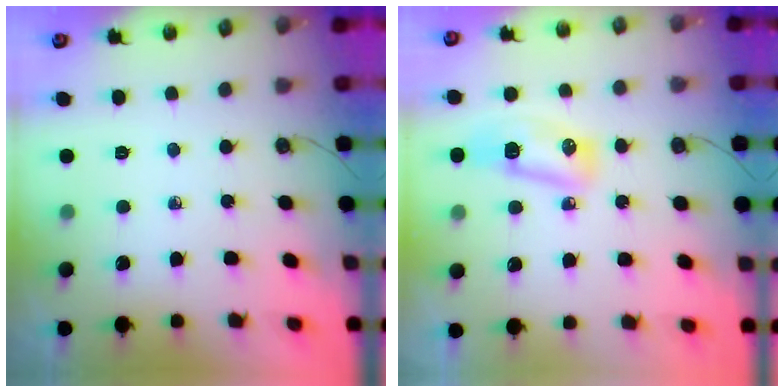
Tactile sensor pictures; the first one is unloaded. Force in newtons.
{"total": 9.1, "press": 9.0, "slide": 1.1}